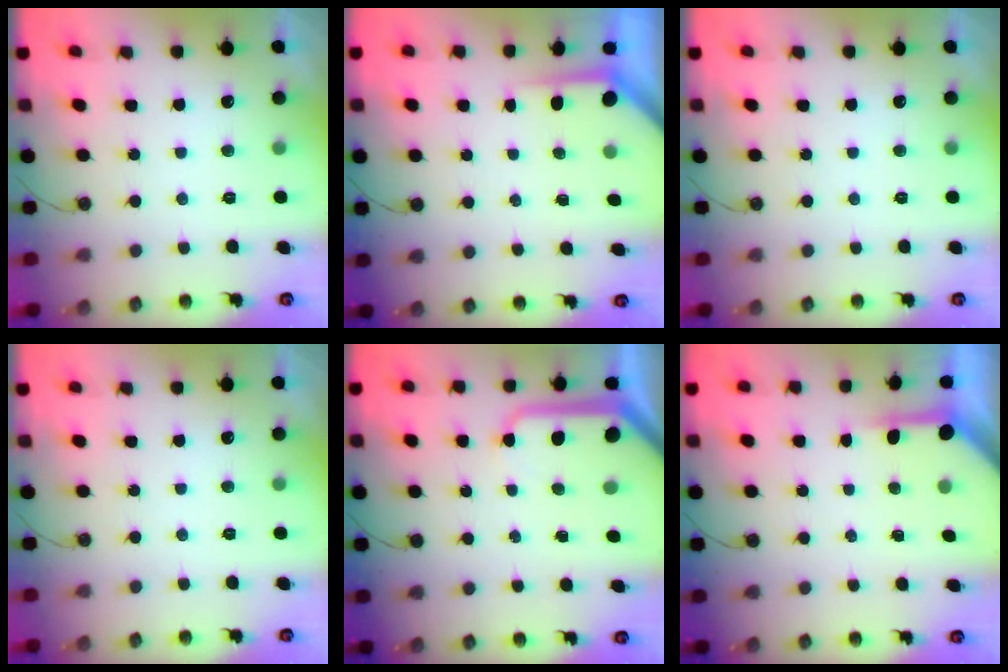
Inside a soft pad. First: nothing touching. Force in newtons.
{"total": 3.6, "press": 3.6, "slide": 0.3}
{"total": 0.0}
{"total": 0.0}
{"total": 9.9, "press": 9.8, "slide": 1.1}
{"total": 3.8, "press": 3.8, "slide": 0.3}